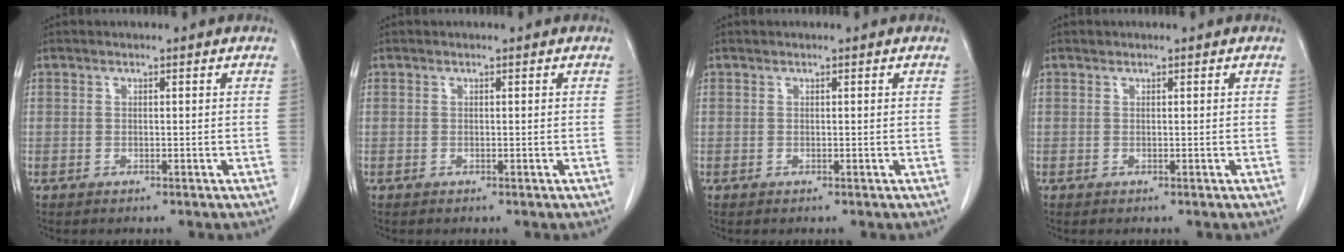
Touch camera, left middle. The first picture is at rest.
{"total": 0.0}
{"total": 0.0}
{"total": 0.0}